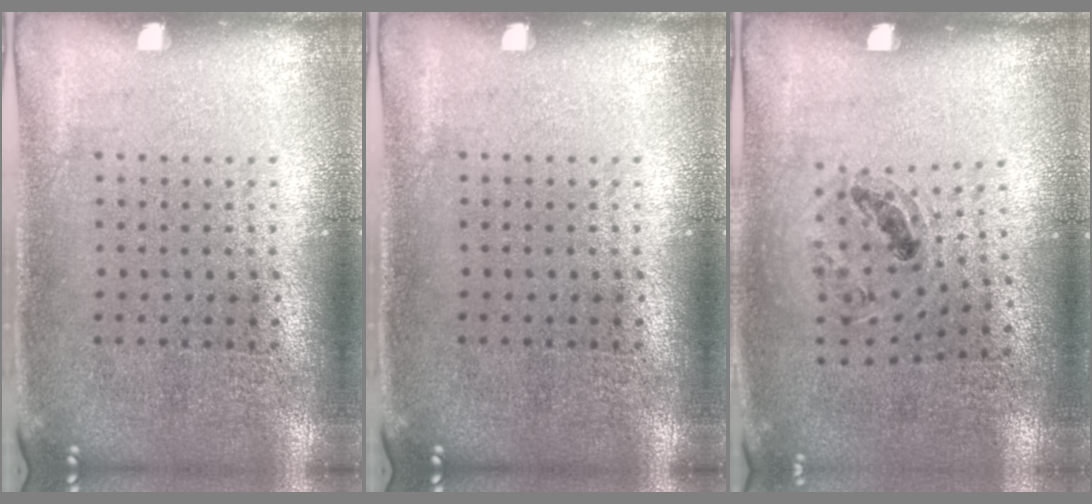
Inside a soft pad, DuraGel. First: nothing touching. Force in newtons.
{"total": 0.0}
{"total": 0.9, "press": 0.8, "slide": 0.4}